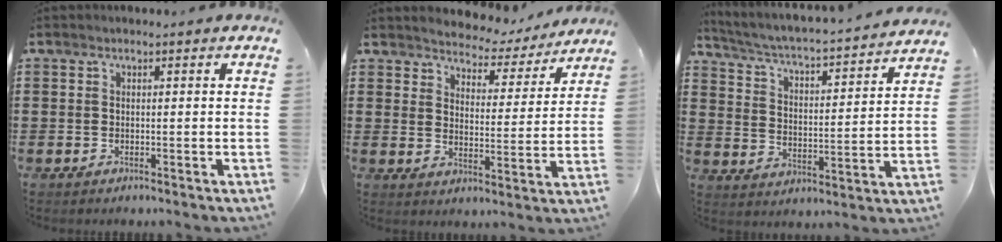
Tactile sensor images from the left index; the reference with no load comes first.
{"total": 4.0, "force": [3.9, 0.3, -0.2], "torque": [-0.022, -0.036, 0.063]}
{"total": 2.7, "force": [2.3, -0.4, 1.3], "torque": [-0.041, -0.034, 0.025]}